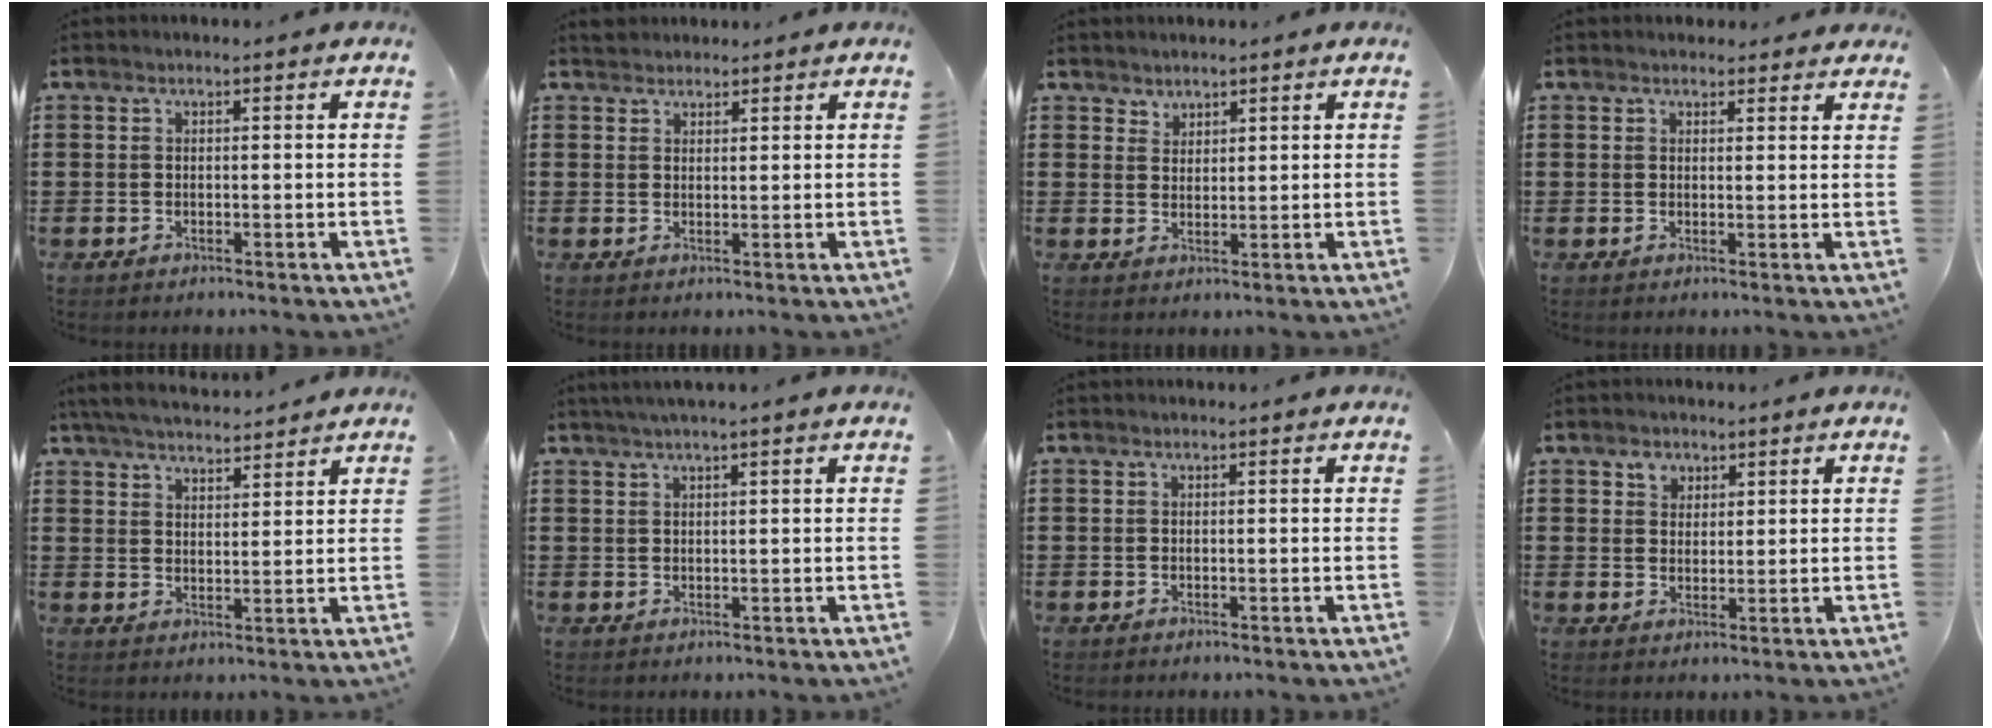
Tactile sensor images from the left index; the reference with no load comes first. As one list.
[{"total": 1.8, "force": [1.7, 0.6, -0.1], "torque": [-0.003, 0.004, 0.035]}, {"total": 2.0, "force": [1.8, 0.8, -0.2], "torque": [0.000, 0.003, 0.036]}, {"total": 1.9, "force": [1.8, 0.7, 0.2], "torque": [-0.001, 0.000, 0.033]}, {"total": 4.9, "force": [4.8, 0.3, 1.1], "torque": [-0.036, -0.016, 0.087]}, {"total": 1.6, "force": [1.2, -0.3, 1.1], "torque": [-0.021, 0.001, 0.021]}, {"total": 0.0}, {"total": 2.4, "force": [1.5, 1.9, 0.5], "torque": [-0.001, 0.000, 0.024]}]